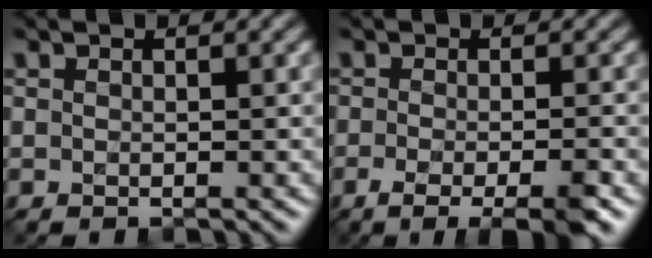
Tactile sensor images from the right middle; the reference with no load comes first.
{"total": 4.8, "force": [-2.4, 1.1, 4.0], "torque": [-0.061, -0.011, -0.039]}